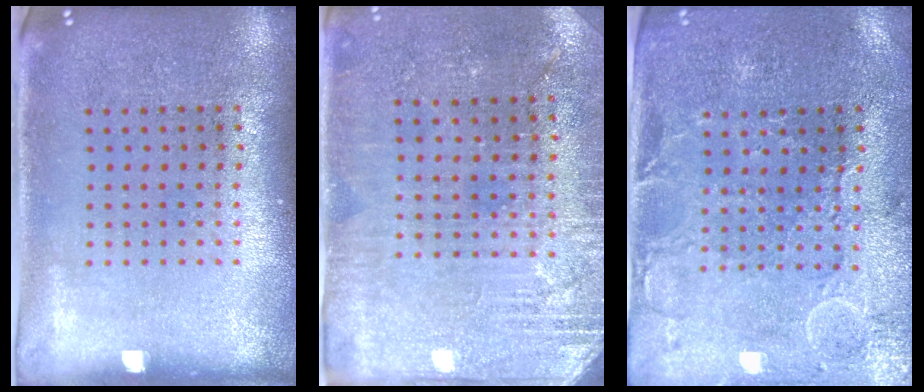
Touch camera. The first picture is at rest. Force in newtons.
{"total": 2.8, "press": 2.7, "slide": 0.6}
{"total": 0.6, "press": 0.3, "slide": 0.5}